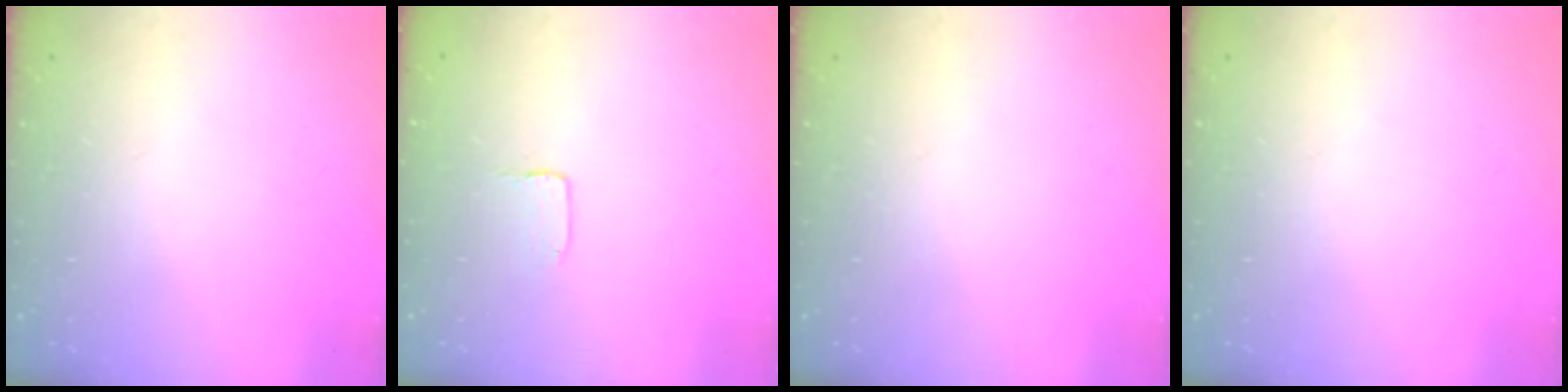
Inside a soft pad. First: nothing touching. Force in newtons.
{"total": 1.0, "press": 1.0, "slide": 0.1}
{"total": 0.0}
{"total": 0.0}